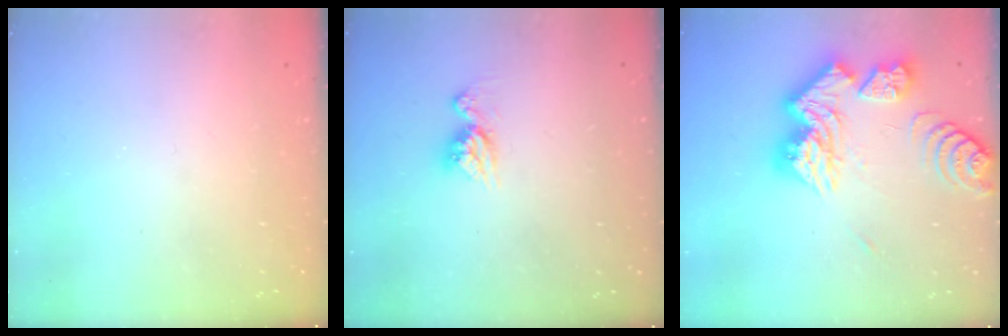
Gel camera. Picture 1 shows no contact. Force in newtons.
{"total": 8.7, "press": 8.7, "slide": 0.8}
{"total": 22.6, "press": 22.5, "slide": 2.2}